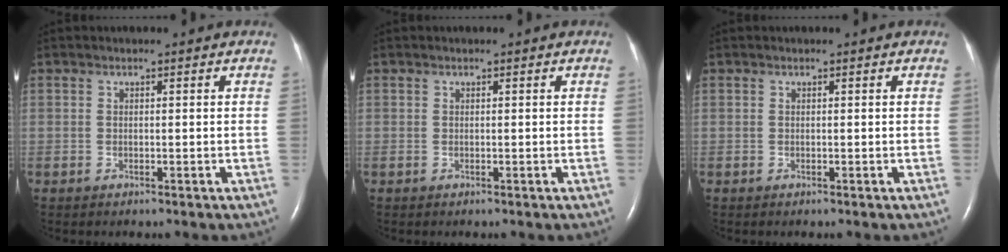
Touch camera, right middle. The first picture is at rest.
{"total": 0.0}
{"total": 0.0}